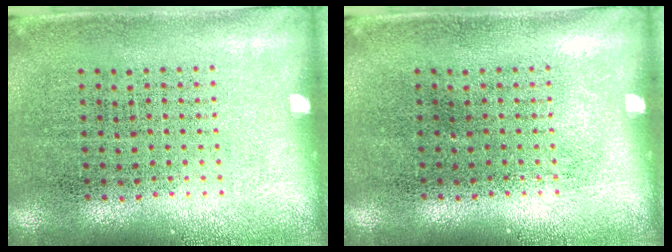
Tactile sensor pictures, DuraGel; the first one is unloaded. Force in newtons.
{"total": 0.0}